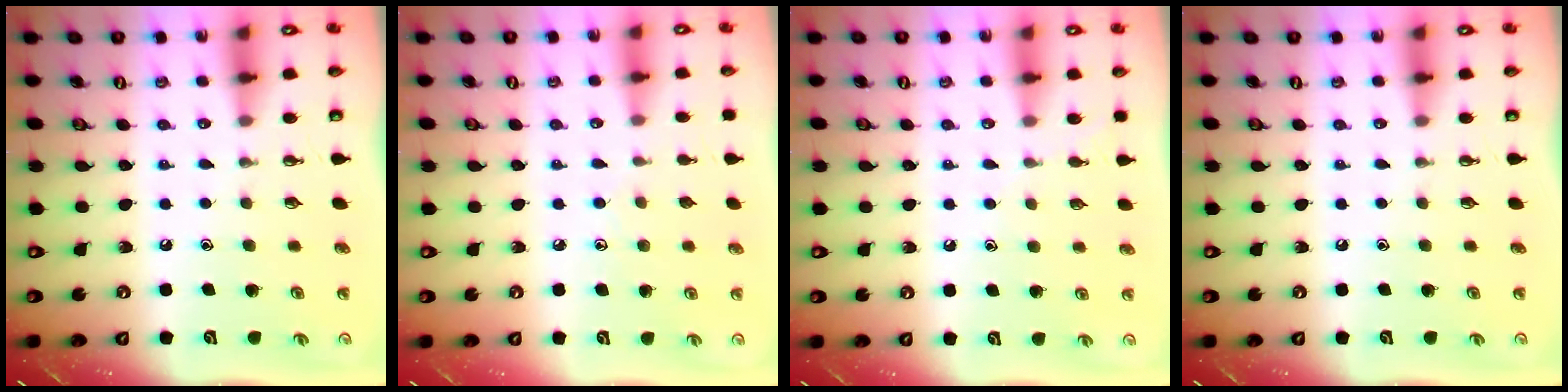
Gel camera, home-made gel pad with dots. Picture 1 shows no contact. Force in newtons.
{"total": 4.7, "press": 4.7, "slide": 0.3}
{"total": 4.1, "press": 4.1, "slide": 0.4}
{"total": 0.0}